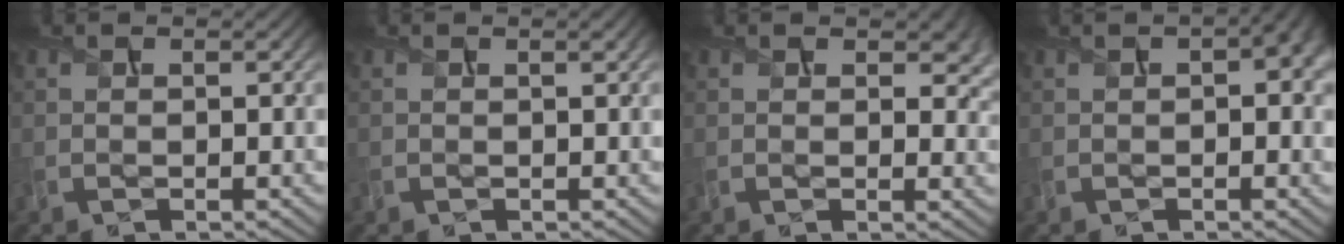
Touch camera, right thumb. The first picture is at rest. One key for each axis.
{"total": 0.7, "fx": 0.3, "fy": 0.1, "fz": 0.6, "tx": -0.008, "ty": 0.002, "tz": 0.006}
{"total": 4.8, "fx": 1.7, "fy": 2.9, "fz": 3.5, "tx": -0.051, "ty": -0.007, "tz": 0.028}
{"total": 4.9, "fx": 0.7, "fy": 2.3, "fz": 4.3, "tx": -0.059, "ty": 0.001, "tz": 0.012}